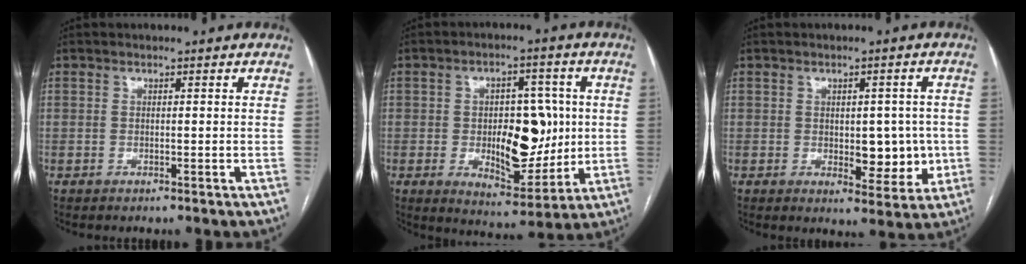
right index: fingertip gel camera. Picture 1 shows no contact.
{"total": 12.4, "force": [-0.3, 6.1, 10.8], "torque": [-0.159, 0.008, 0.008]}
{"total": 7.2, "force": [-0.5, 3.8, 6.1], "torque": [-0.064, 0.004, 0.004]}